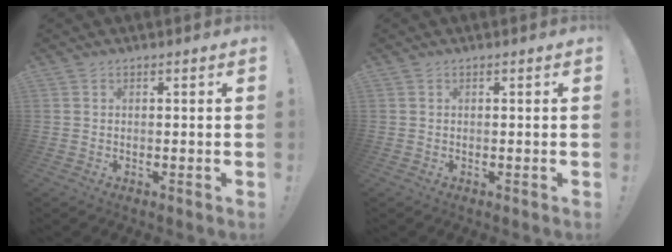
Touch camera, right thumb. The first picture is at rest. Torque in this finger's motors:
{"motor_torque": [0.00, 0.00, 0.00, 0.00, 0.01]}